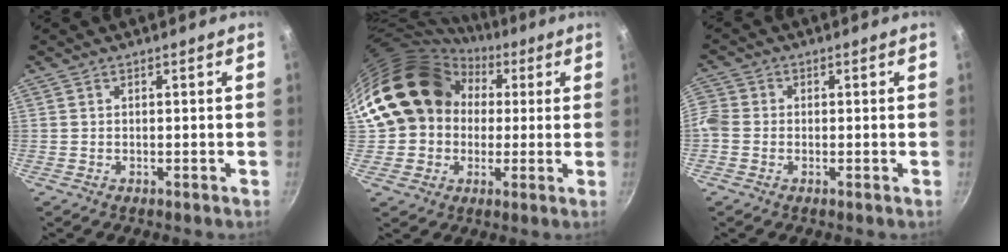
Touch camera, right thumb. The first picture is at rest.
{"total": 17.8, "force": [3.0, 15.2, 8.7], "torque": [-0.127, 0.045, 0.051]}
{"total": 4.3, "force": [-1.1, 3.7, 1.9], "torque": [-0.041, 0.009, -0.037]}